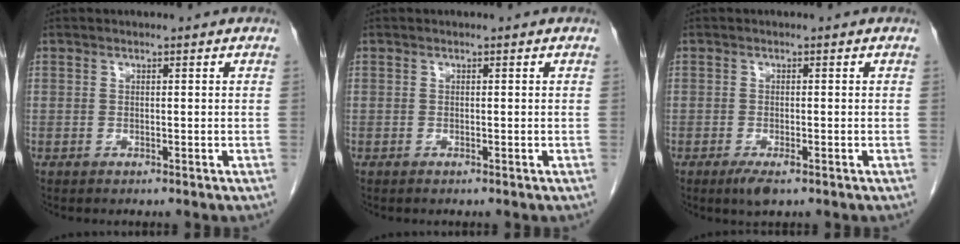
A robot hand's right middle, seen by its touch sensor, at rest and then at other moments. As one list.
[{"total": 0.0}, {"total": 2.7, "force": [-1.6, 0.6, 2.1], "torque": [-0.039, -0.005, -0.025]}]